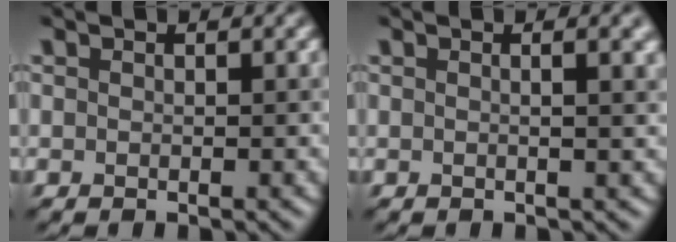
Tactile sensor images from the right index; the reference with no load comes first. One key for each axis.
{"total": 3.8, "fx": 1.0, "fy": 1.6, "fz": 3.3, "tx": -0.019, "ty": 0.017, "tz": -0.016}